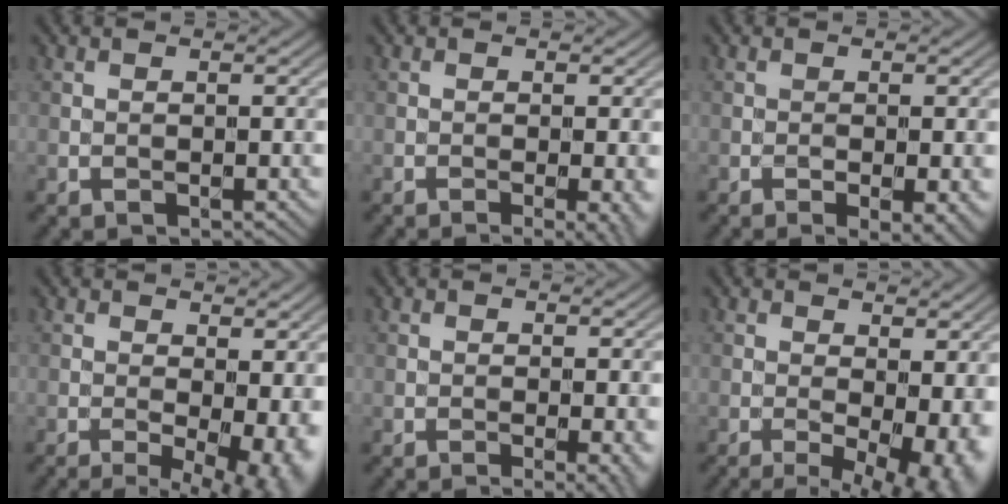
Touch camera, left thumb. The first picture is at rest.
{"total": 3.1, "force": [-0.9, 0.5, 3.0], "torque": [-0.047, -0.007, -0.013]}
{"total": 3.5, "force": [-1.3, 0.9, 3.1], "torque": [-0.050, -0.008, -0.015]}
{"total": 9.2, "force": [-1.9, 3.5, 8.3], "torque": [-0.113, -0.004, -0.019]}
{"total": 2.8, "force": [-0.9, 0.3, 2.6], "torque": [-0.042, -0.005, -0.015]}
{"total": 10.7, "force": [-2.2, 4.5, 9.4], "torque": [-0.125, -0.010, -0.017]}